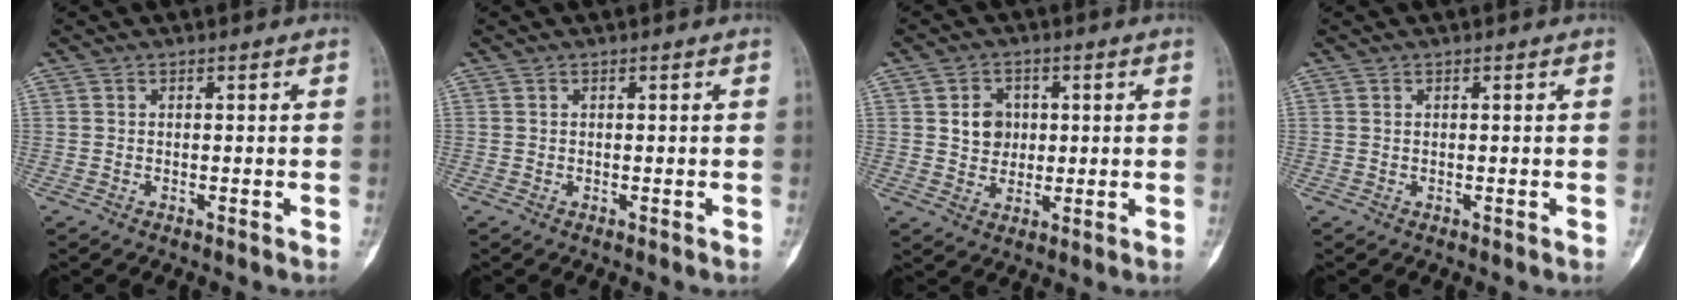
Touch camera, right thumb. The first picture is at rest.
{"total": 0.0}
{"total": 5.7, "force": [1.1, 4.9, 2.7], "torque": [-0.017, -0.001, 0.018]}
{"total": 0.0}